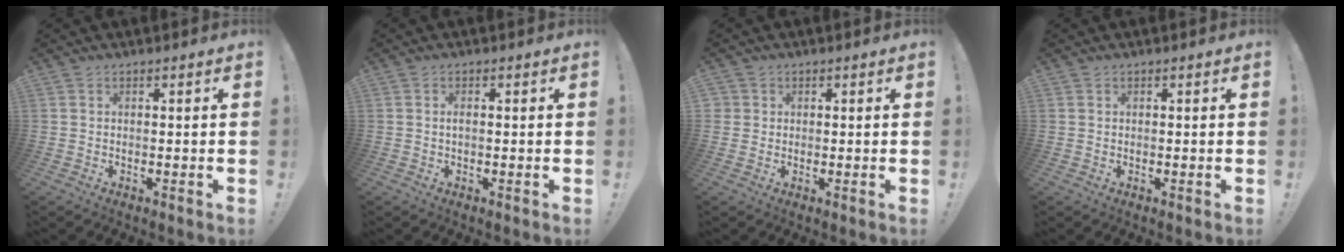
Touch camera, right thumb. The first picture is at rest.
{"total": 0.9, "force": [-0.2, 0.1, 0.9], "torque": [-0.024, 0.006, -0.003]}
{"total": 1.8, "force": [0.5, 1.7, 0.2], "torque": [0.001, -0.002, 0.008]}
{"total": 0.0}